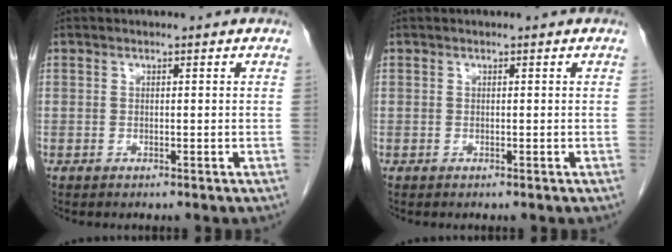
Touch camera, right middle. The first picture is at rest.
{"total": 0.0}